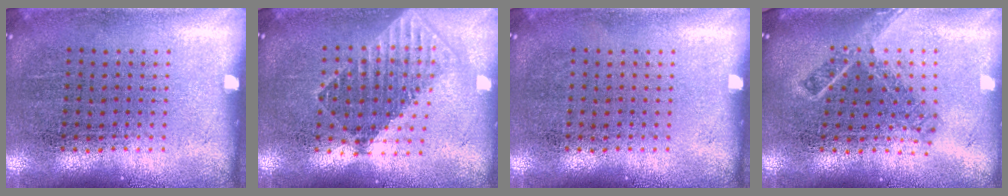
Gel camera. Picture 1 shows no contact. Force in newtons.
{"total": 1.7, "press": 1.4, "slide": 1.1}
{"total": 0.0}
{"total": 1.9, "press": 1.3, "slide": 1.4}